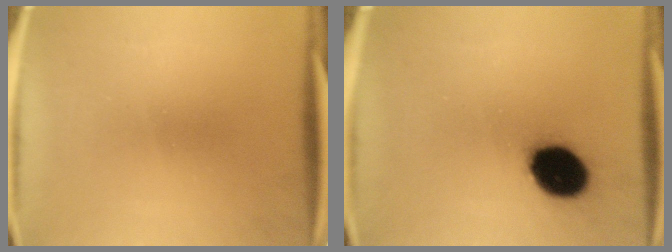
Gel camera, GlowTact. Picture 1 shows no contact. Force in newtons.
{"total": 14.3}